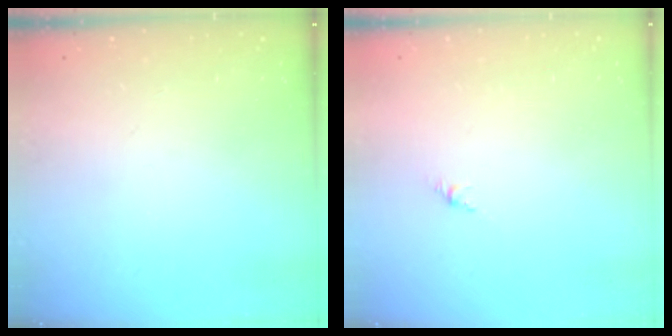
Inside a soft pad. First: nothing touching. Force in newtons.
{"total": 1.5, "press": 1.4, "slide": 0.6}